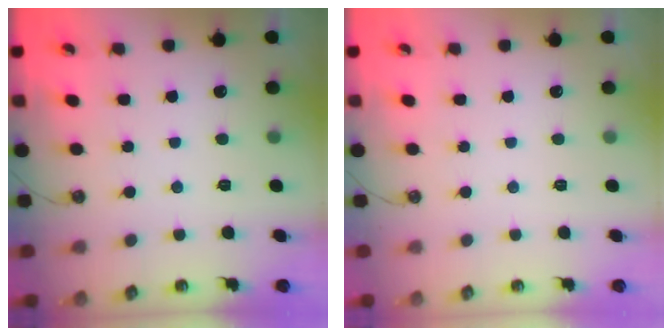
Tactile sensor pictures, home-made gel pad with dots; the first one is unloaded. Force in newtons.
{"total": 0.0}